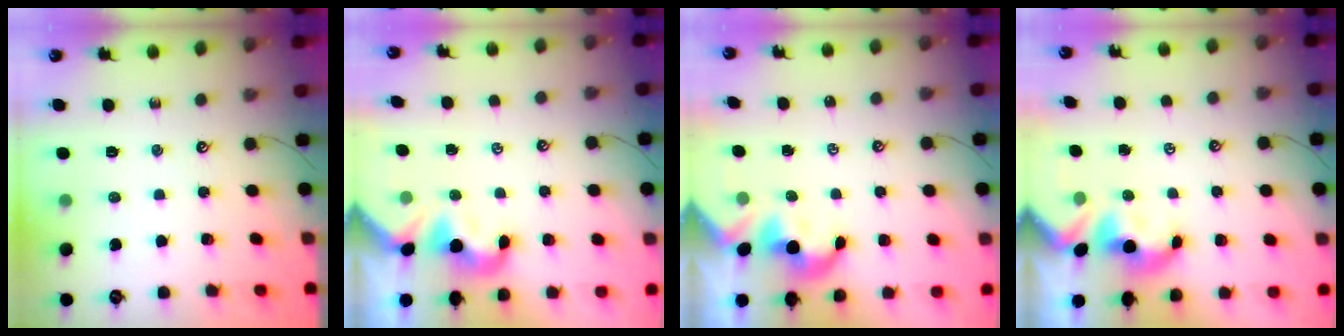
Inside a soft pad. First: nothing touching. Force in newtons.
{"total": 0.7, "press": 0.1, "slide": 0.7}
{"total": 2.2, "press": 2.2, "slide": 0.3}
{"total": 1.1, "press": 0.8, "slide": 0.7}